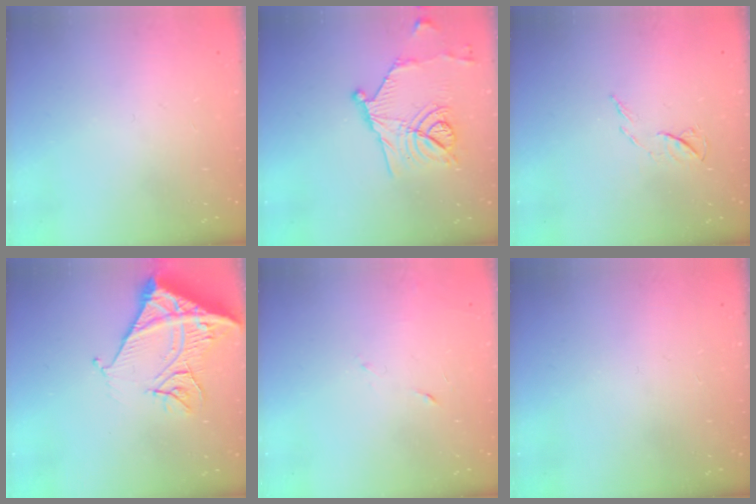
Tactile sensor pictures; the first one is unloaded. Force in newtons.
{"total": 14.8, "press": 14.6, "slide": 2.2}
{"total": 6.1, "press": 5.9, "slide": 1.3}
{"total": 14.2, "press": 14.1, "slide": 1.5}
{"total": 3.8, "press": 3.7, "slide": 0.9}
{"total": 0.0}